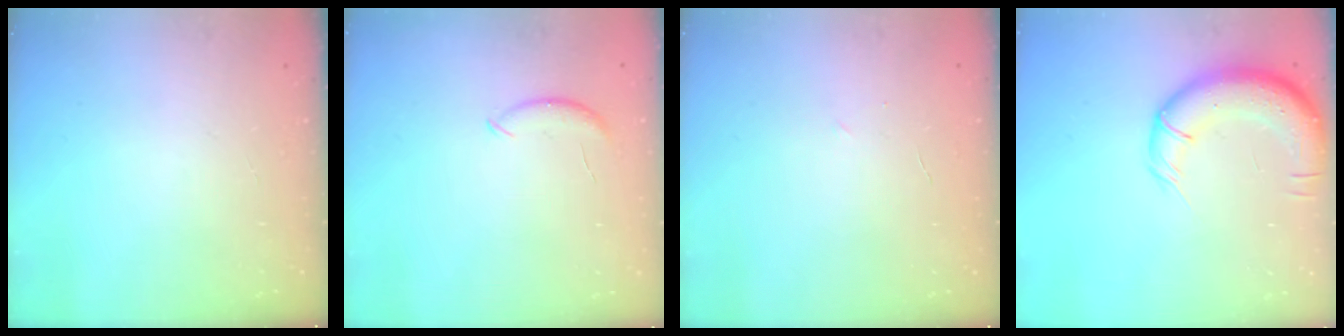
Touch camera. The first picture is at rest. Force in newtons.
{"total": 7.1, "press": 7.0, "slide": 1.0}
{"total": 2.2, "press": 2.1, "slide": 0.6}
{"total": 13.3, "press": 12.8, "slide": 3.4}